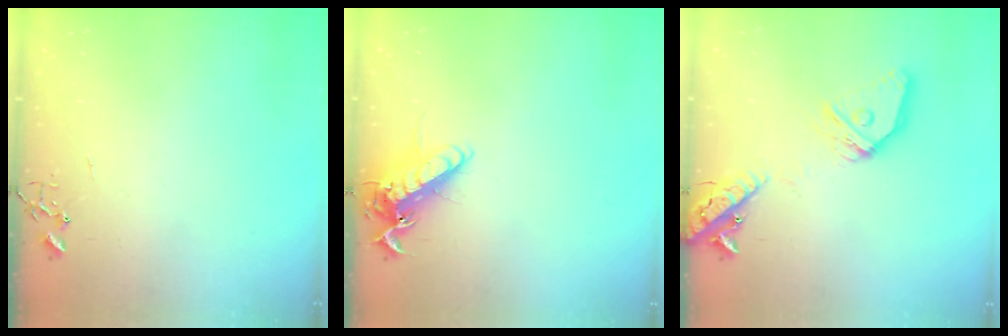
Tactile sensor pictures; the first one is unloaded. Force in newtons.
{"total": 13.5, "press": 13.5, "slide": 1.2}
{"total": 18.2, "press": 18.0, "slide": 3.2}